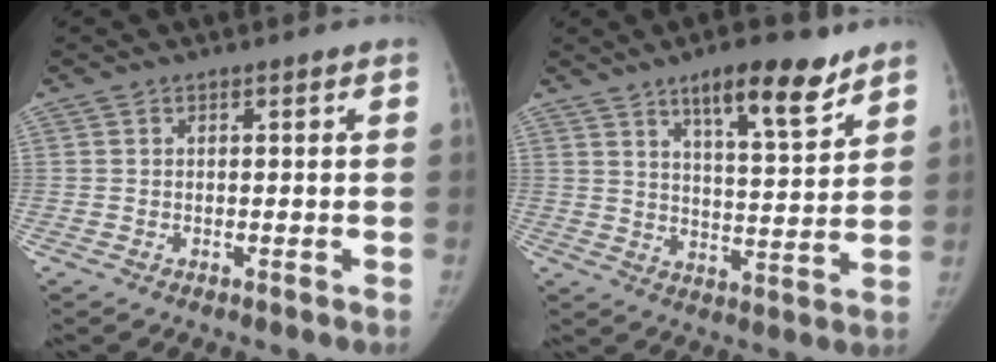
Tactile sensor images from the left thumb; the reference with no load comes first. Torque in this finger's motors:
{"motor_torque": [0.69, -0.22, 0.82, -0.91, 0.23]}